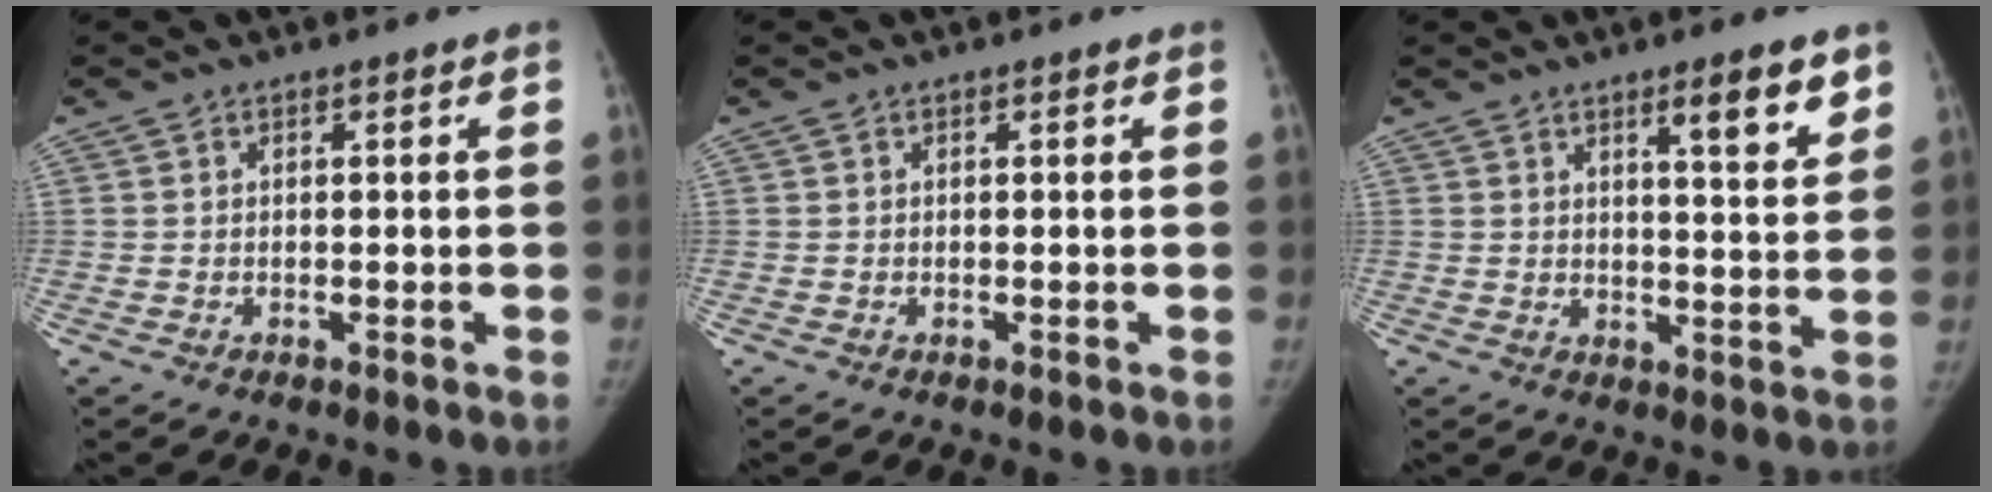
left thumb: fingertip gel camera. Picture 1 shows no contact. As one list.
[{"total": 0.0}, {"total": 7.8, "force": [4.8, 1.6, 5.9], "torque": [-0.071, -0.031, 0.070]}]